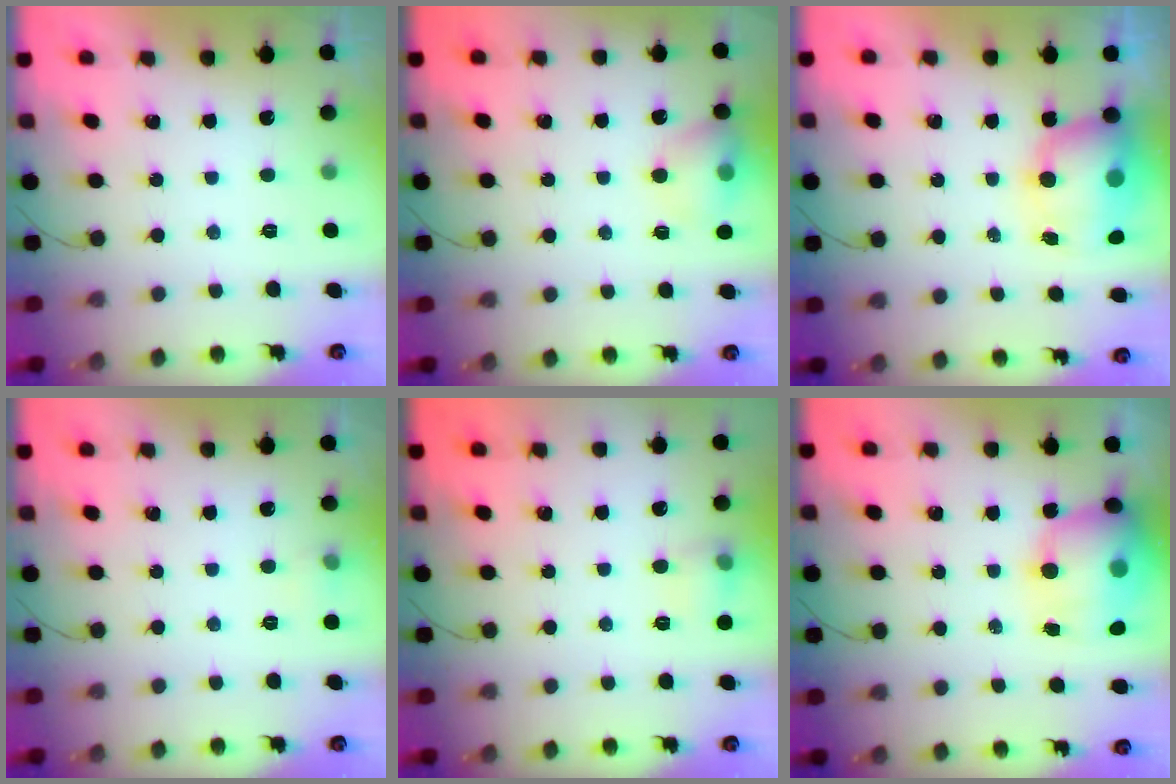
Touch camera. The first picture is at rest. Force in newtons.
{"total": 10.3, "press": 10.2, "slide": 1.5}
{"total": 8.9, "press": 8.7, "slide": 1.7}
{"total": 4.8, "press": 4.5, "slide": 1.8}
{"total": 7.1, "press": 7.0, "slide": 1.2}
{"total": 15.8, "press": 15.3, "slide": 3.7}